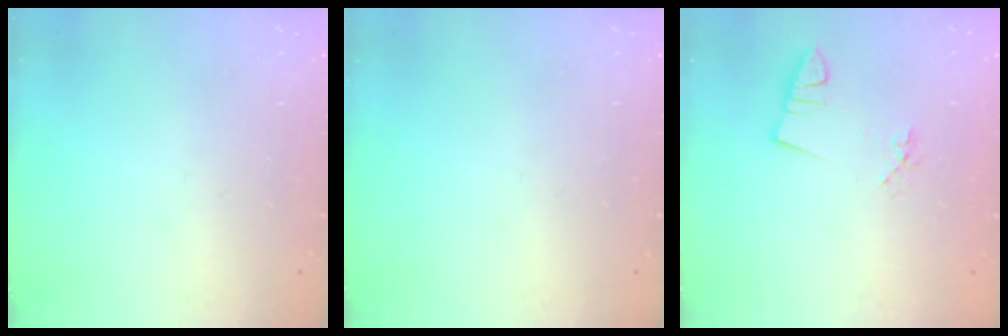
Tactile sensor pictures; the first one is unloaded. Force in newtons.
{"total": 0.0}
{"total": 2.6, "press": 0.9, "slide": 2.4}